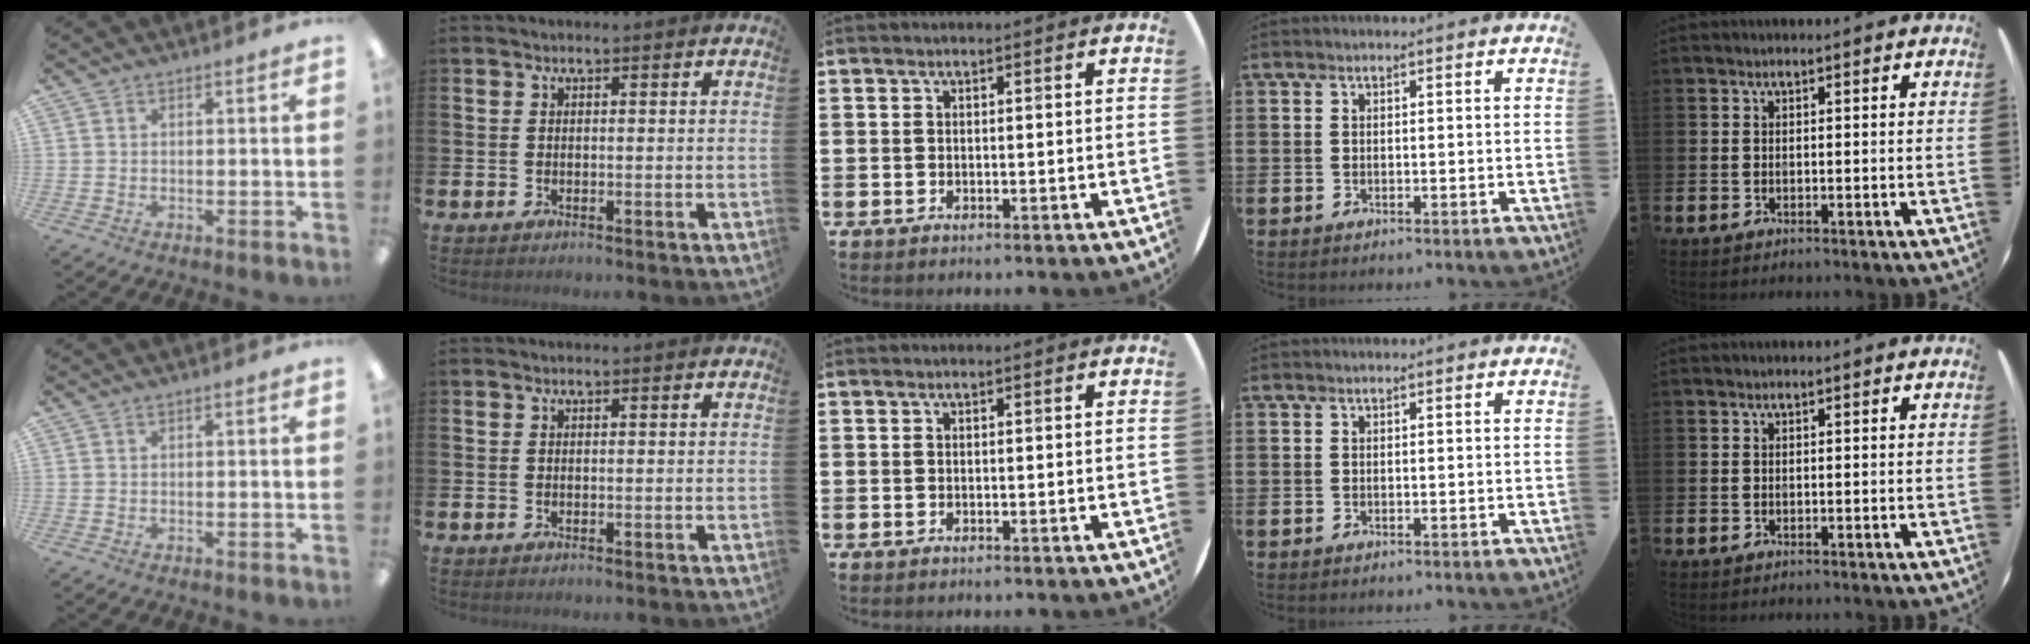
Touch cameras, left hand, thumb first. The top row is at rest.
{}